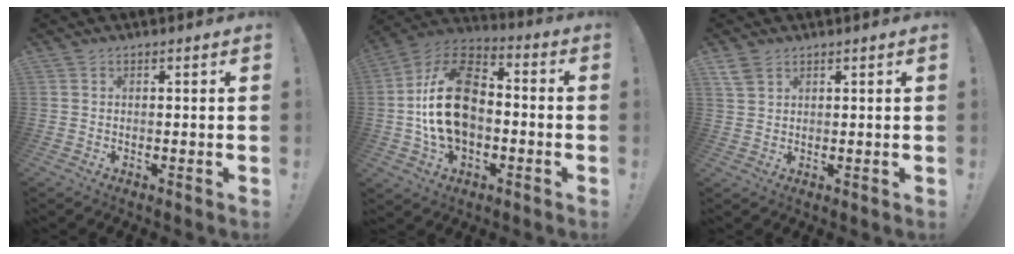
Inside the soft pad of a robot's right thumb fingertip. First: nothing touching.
{"total": 21.1, "force": [-1.0, 14.1, 15.7], "torque": [-0.275, 0.031, -0.012]}
{"total": 2.4, "force": [1.8, 1.3, 1.1], "torque": [-0.020, -0.007, 0.035]}